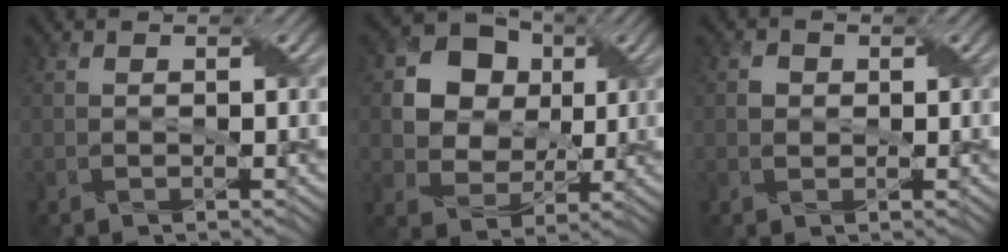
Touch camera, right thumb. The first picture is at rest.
{"total": 10.5, "force": [2.8, 8.7, 5.2], "torque": [-0.128, 0.012, 0.042]}
{"total": 1.4, "force": [0.1, 1.3, 0.3], "torque": [-0.008, 0.000, -0.001]}